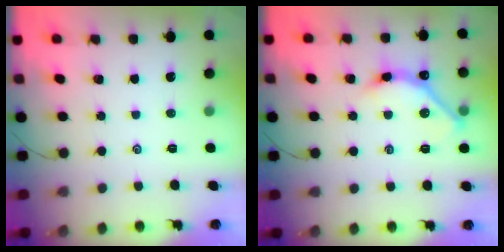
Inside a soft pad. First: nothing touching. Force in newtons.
{"total": 7.4, "press": 7.4, "slide": 0.7}